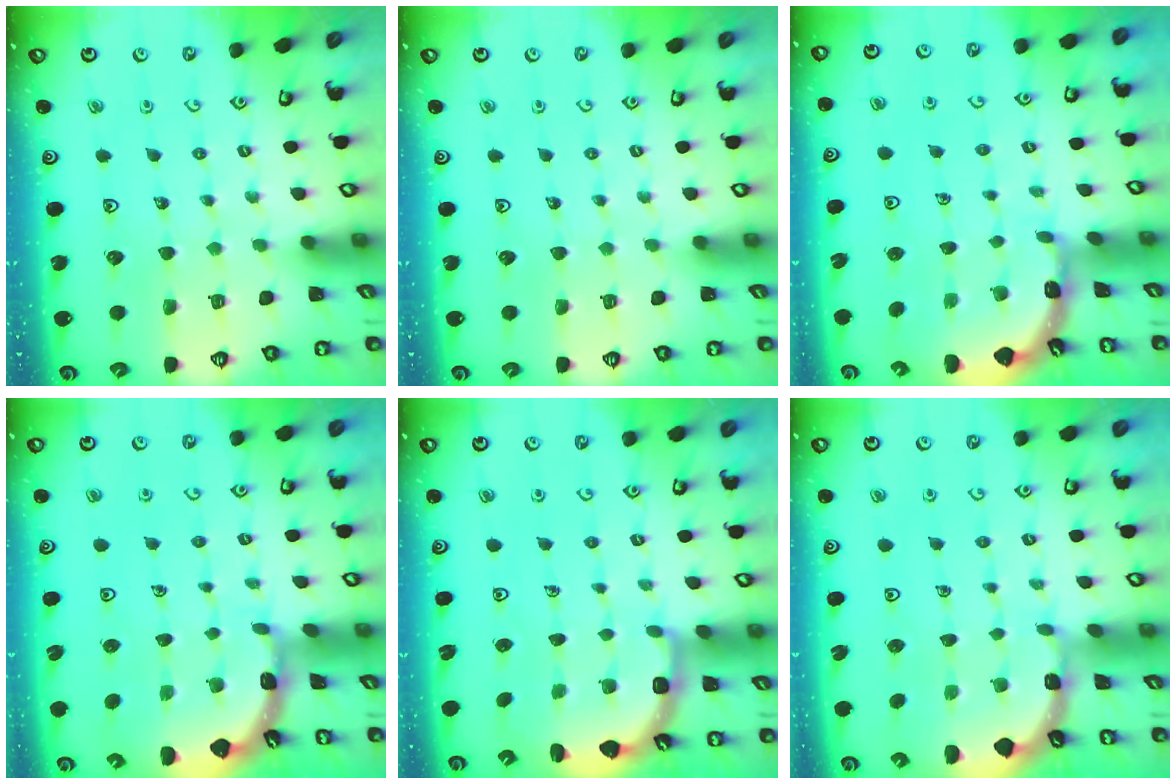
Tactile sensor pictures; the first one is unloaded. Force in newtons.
{"total": 0.0}
{"total": 1.8, "press": 1.8, "slide": 0.1}
{"total": 1.6, "press": 1.6, "slide": 0.1}
{"total": 3.4, "press": 2.4, "slide": 2.4}
{"total": 1.2, "press": 1.2, "slide": 0.2}